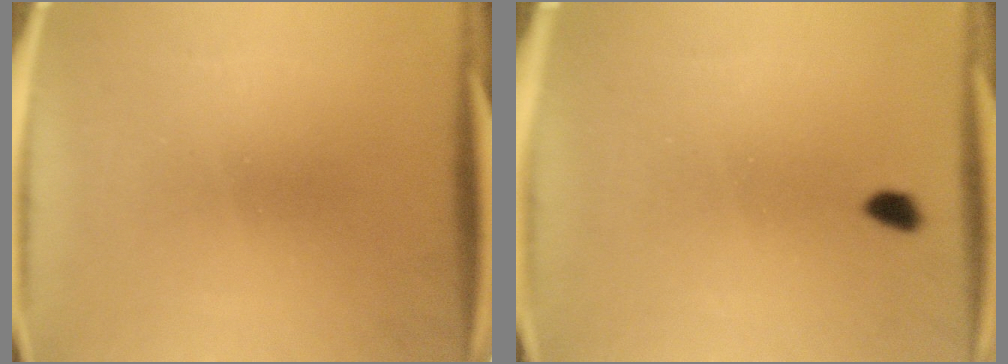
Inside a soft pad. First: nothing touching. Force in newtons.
{"total": 1.7}